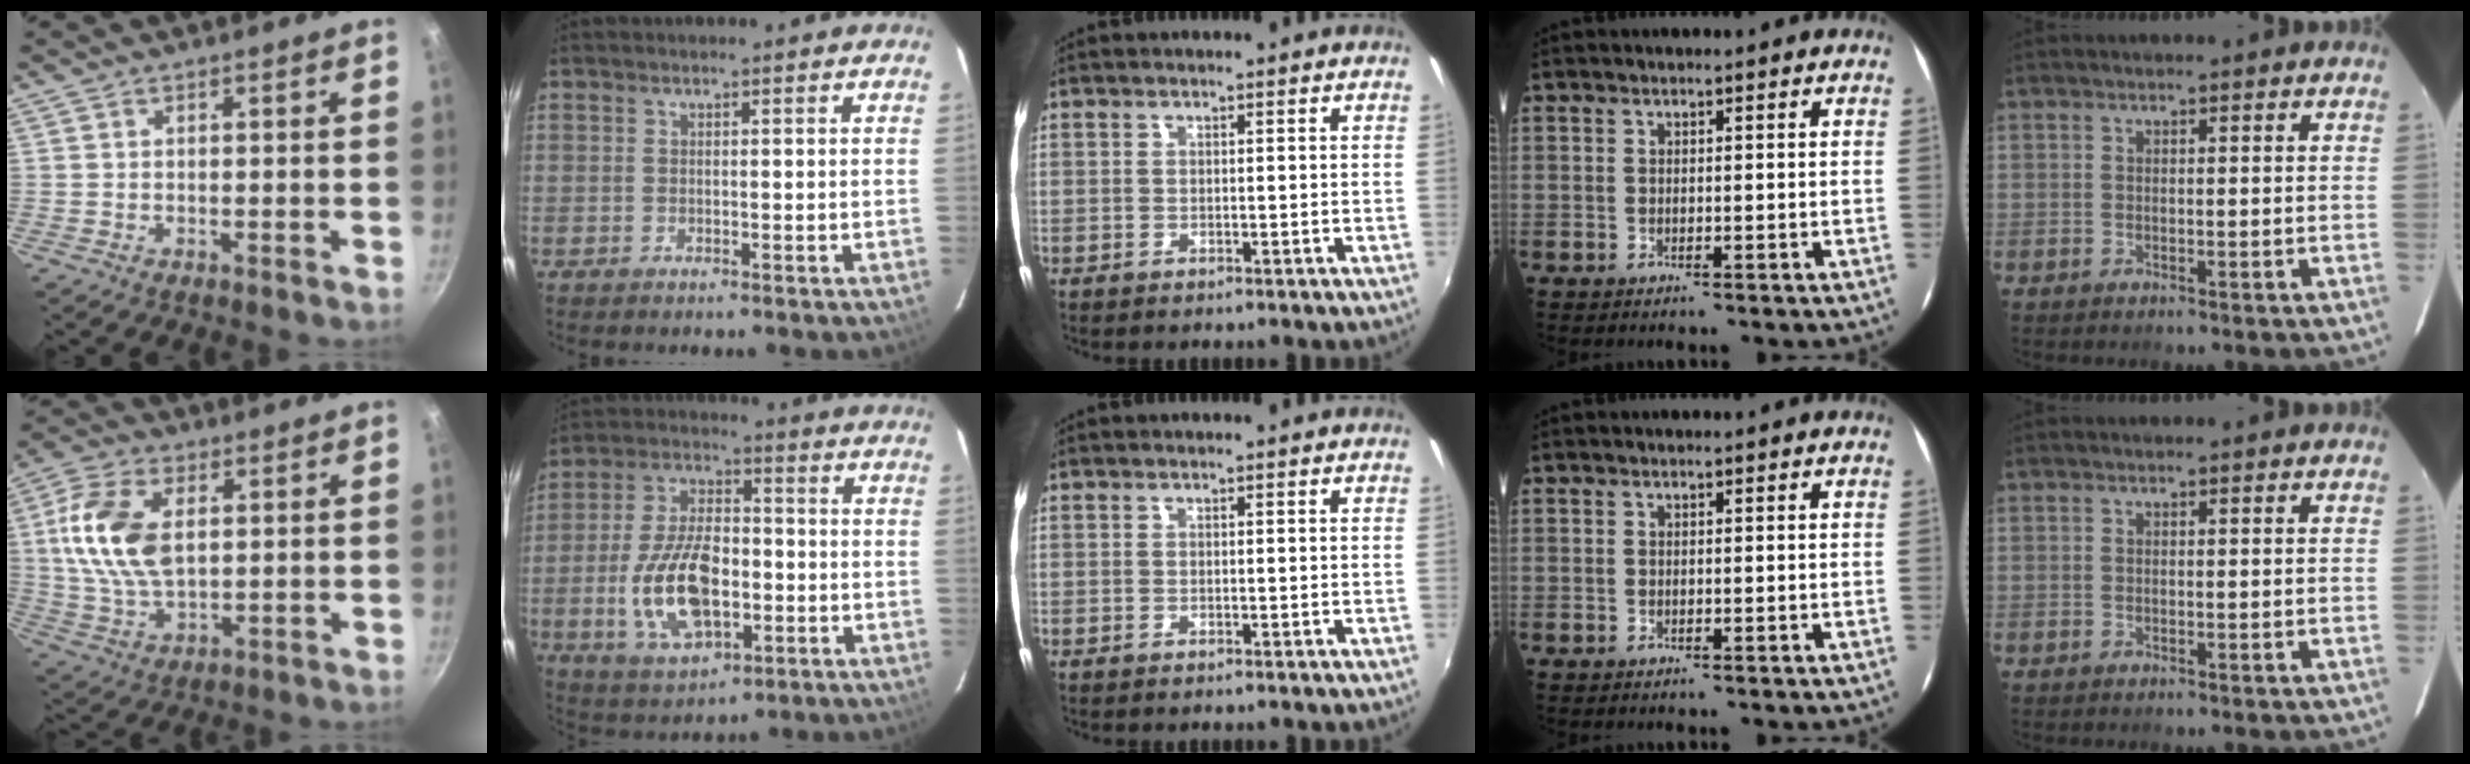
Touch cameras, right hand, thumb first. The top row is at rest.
{"thumb": {"total": 14.4, "force": [2.4, 8.4, 11.3], "torque": [-0.211, -0.003, 0.046]}, "index": {"total": 15.9, "force": [-3.8, 8.5, 12.9], "torque": [-0.264, 0.002, -0.056]}}